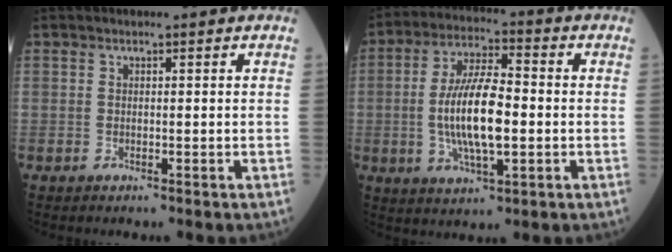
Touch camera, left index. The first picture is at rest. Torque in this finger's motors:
{"motor_torque": [2.06, 0.08, 0.93, 0.21]}